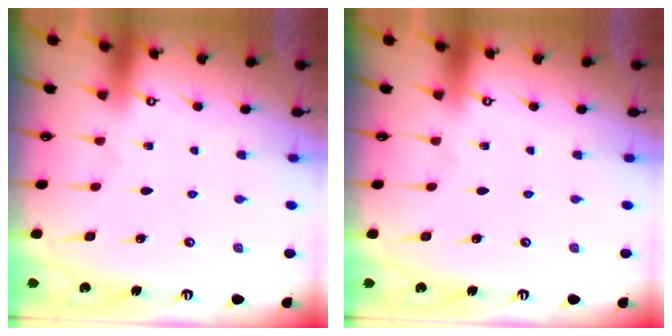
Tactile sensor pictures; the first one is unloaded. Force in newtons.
{"total": 0.0}